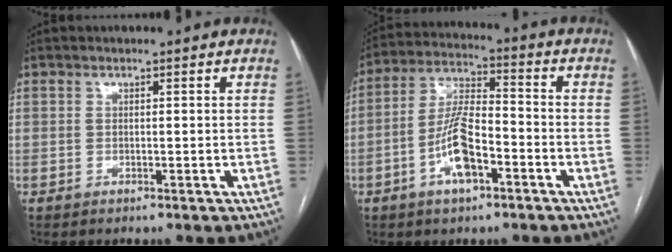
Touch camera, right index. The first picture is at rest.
{"total": 9.9, "force": [-4.0, 3.3, 8.4], "torque": [-0.176, 0.012, -0.072]}